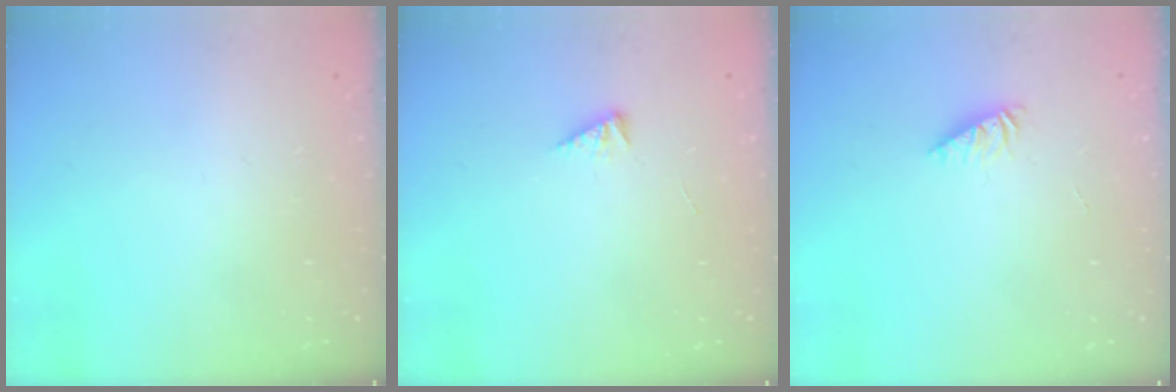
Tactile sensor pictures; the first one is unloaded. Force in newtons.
{"total": 2.7, "press": 2.7, "slide": 0.6}
{"total": 1.2, "press": 1.2, "slide": 0.2}